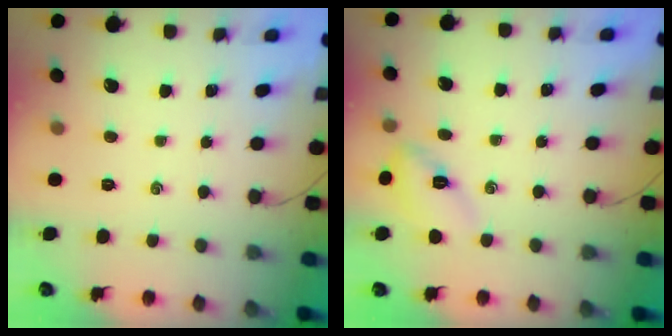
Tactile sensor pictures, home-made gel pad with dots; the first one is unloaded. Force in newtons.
{"total": 5.7, "press": 5.7, "slide": 0.6}